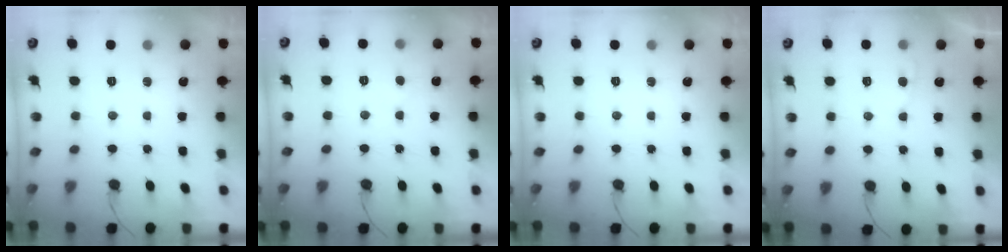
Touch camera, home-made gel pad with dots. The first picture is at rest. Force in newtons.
{"total": 2.8, "press": 2.7, "slide": 0.4}
{"total": 0.0}
{"total": 2.5, "press": 2.5, "slide": 0.4}